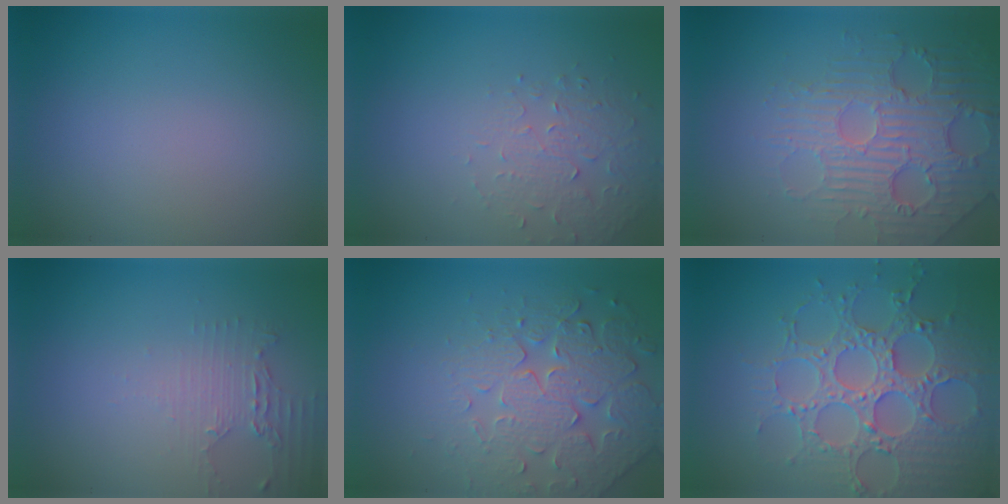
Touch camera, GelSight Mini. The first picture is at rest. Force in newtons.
{"total": 1.6, "press": 1.1, "slide": 1.2}
{"total": 5.0, "press": 4.4, "slide": 2.4}
{"total": 2.3, "press": 1.7, "slide": 1.5}
{"total": 5.0, "press": 4.8, "slide": 1.5}
{"total": 6.9, "press": 5.8, "slide": 3.7}